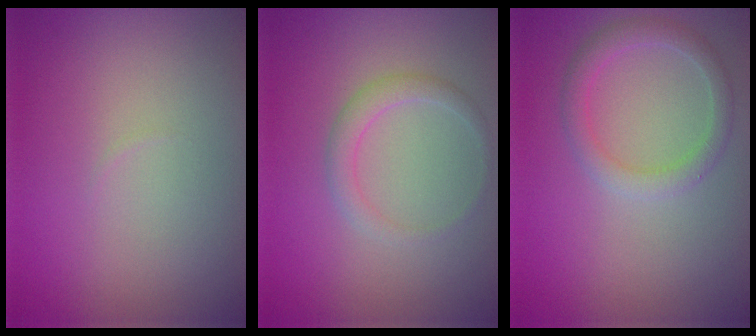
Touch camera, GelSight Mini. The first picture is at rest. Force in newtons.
{"total": 1.7, "press": 1.7, "slide": 0.2}
{"total": 2.3, "press": 2.3, "slide": 0.1}